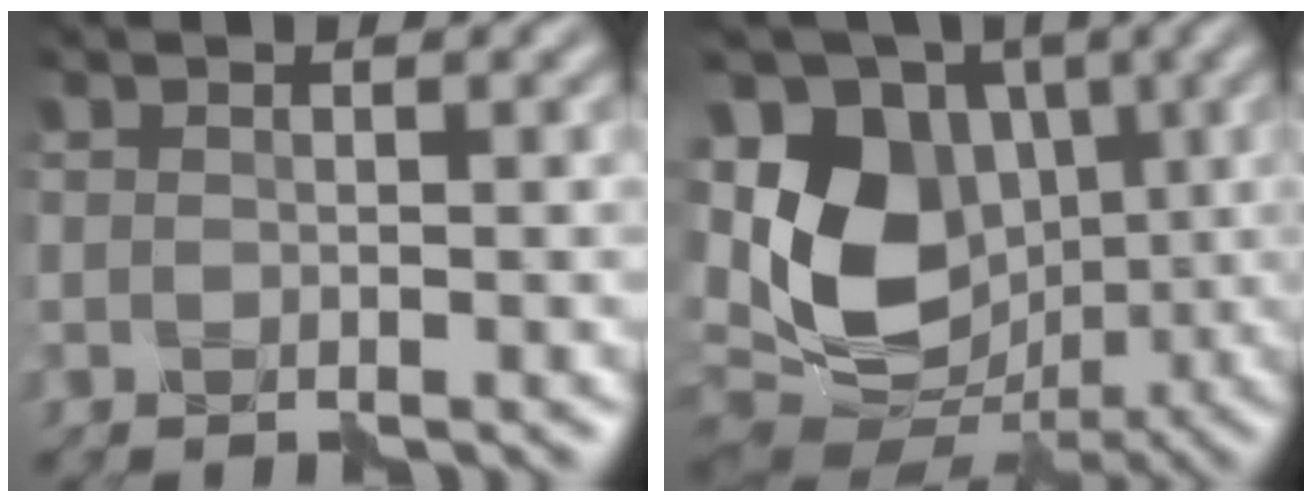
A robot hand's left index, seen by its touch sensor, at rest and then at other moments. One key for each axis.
{"total": 10.3, "fx": 0.7, "fy": 7.7, "fz": 6.7, "tx": -0.134, "ty": -0.003, "tz": 0.002}